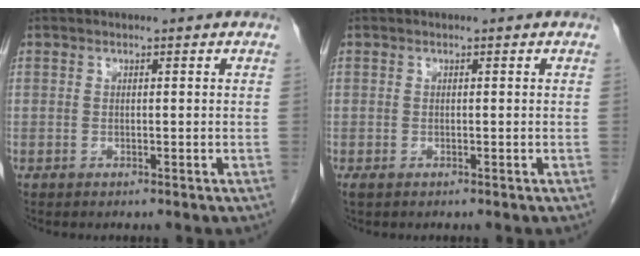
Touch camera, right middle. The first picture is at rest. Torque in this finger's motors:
{"motor_torque": [0.20, -0.22, 0.08, 0.02]}